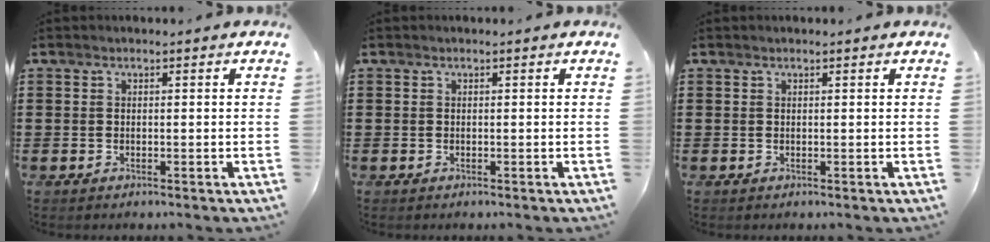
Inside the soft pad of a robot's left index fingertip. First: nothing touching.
{"total": 0.0}
{"total": 0.0}